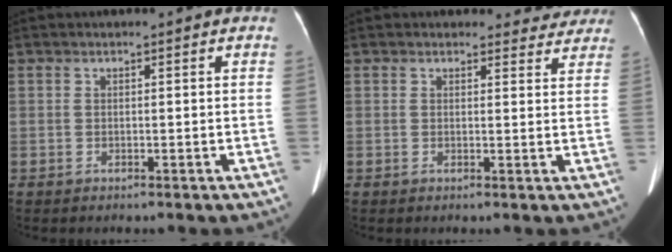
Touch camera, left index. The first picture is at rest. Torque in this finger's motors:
{"motor_torque": [0.75, -0.78, 0.03, 0.02]}